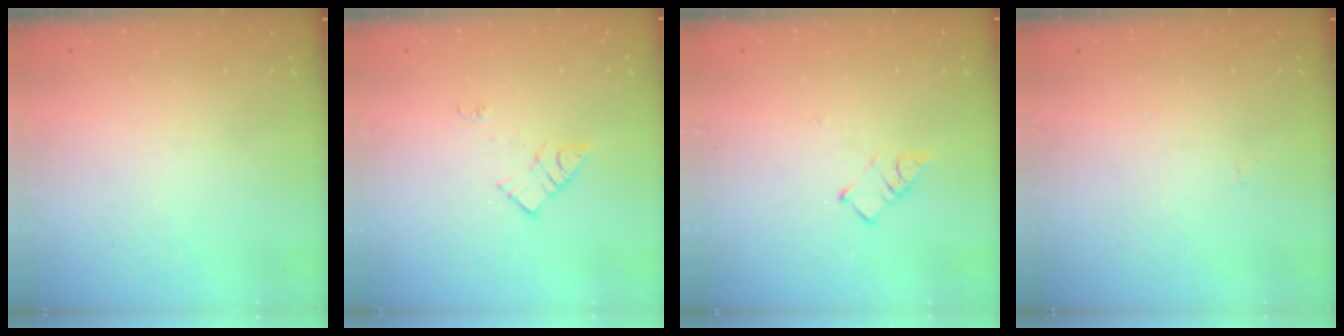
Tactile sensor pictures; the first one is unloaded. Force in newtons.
{"total": 8.3, "press": 8.2, "slide": 0.5}
{"total": 3.7, "press": 3.7, "slide": 0.4}
{"total": 3.4, "press": 3.3, "slide": 0.5}